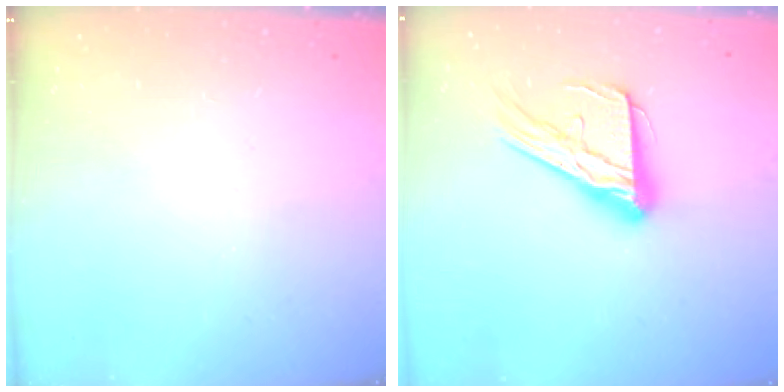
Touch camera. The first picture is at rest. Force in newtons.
{"total": 16.5, "press": 16.4, "slide": 1.5}